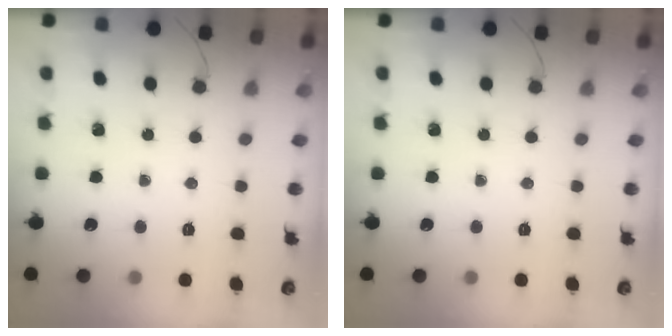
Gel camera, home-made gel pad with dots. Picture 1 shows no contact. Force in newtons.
{"total": 0.0}